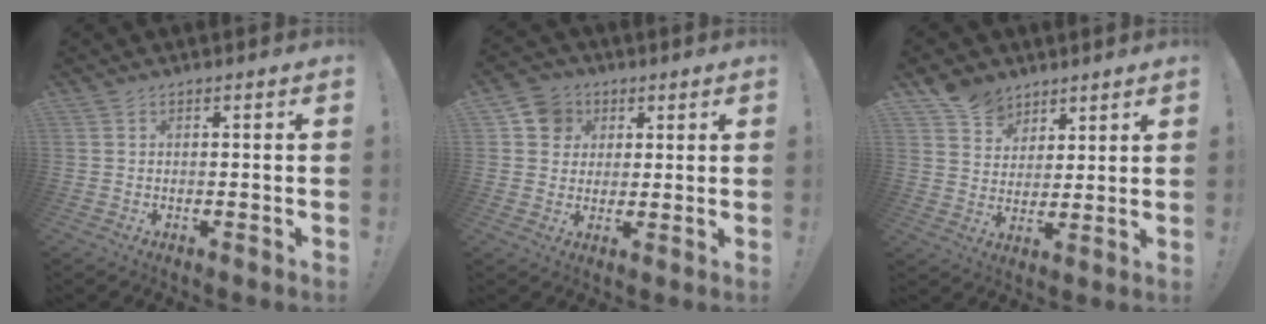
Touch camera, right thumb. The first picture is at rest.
{"total": 8.4, "force": [2.6, 7.7, 2.0], "torque": [-0.023, -0.008, 0.054]}
{"total": 9.3, "force": [6.7, 6.4, 1.4], "torque": [-0.022, -0.047, 0.133]}